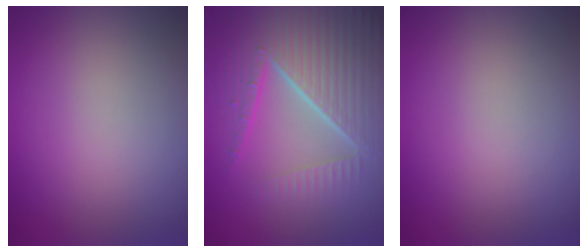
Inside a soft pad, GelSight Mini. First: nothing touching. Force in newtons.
{"total": 9.3, "press": 6.1, "slide": 6.9}
{"total": 0.0}